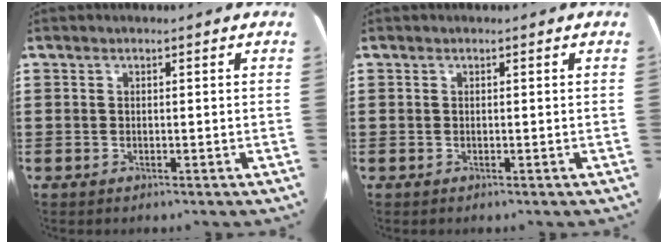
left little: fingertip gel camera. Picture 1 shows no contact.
{"total": 0.0}